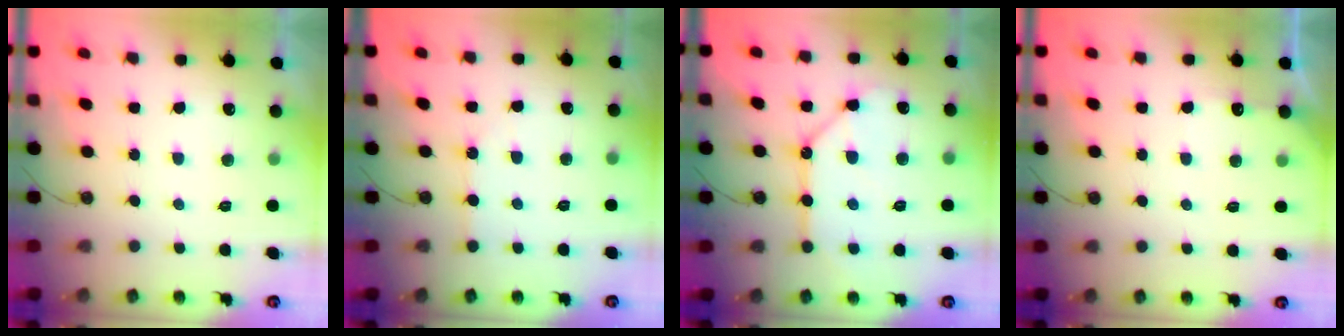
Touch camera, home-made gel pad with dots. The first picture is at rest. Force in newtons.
{"total": 1.4, "press": 1.3, "slide": 0.3}
{"total": 13.1, "press": 13.1, "slide": 1.5}
{"total": 2.8, "press": 2.8, "slide": 0.4}